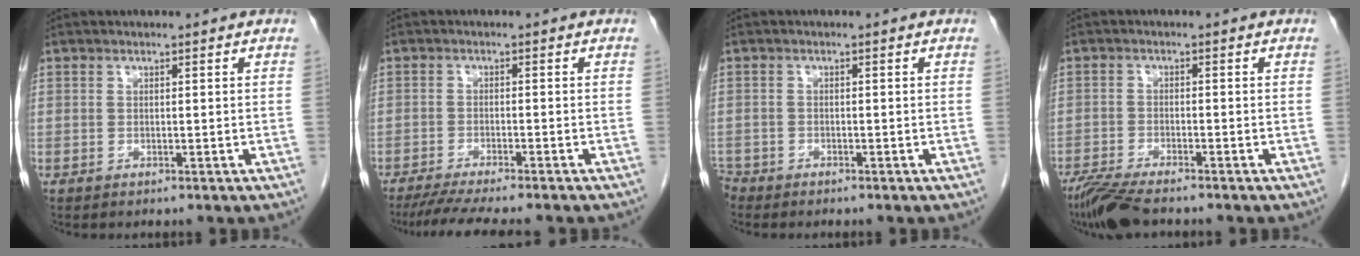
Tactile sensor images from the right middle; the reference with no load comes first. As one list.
[{"total": 9.5, "force": [-8.2, 0.2, 4.8], "torque": [-0.062, -0.019, -0.126]}, {"total": 2.1, "force": [-2.0, 0.8, 0.0], "torque": [0.001, -0.002, -0.036]}, {"total": 6.0, "force": [-5.0, 0.6, 3.3], "torque": [-0.061, -0.019, -0.094]}]